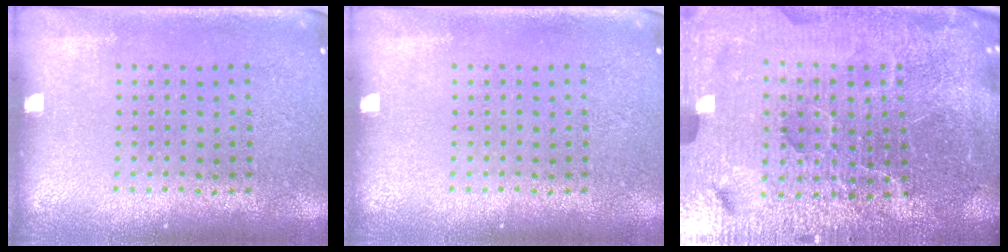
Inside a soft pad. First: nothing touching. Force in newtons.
{"total": 0.0}
{"total": 7.1, "press": 6.2, "slide": 3.4}